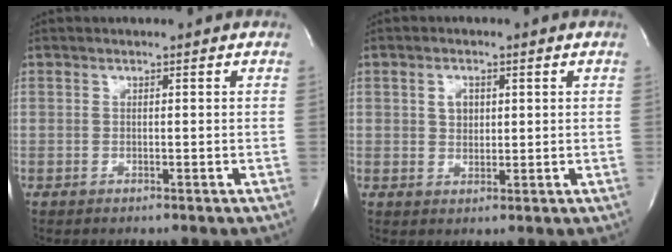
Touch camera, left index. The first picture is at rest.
{"total": 2.5, "force": [0.6, 1.8, 1.5], "torque": [-0.031, 0.000, 0.011]}